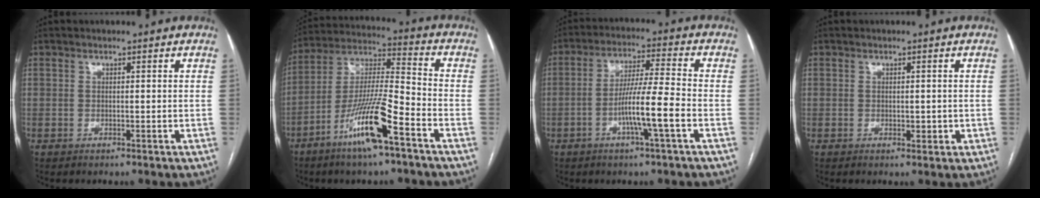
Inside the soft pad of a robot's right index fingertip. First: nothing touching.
{"total": 14.2, "force": [-7.6, 1.1, 11.9], "torque": [-0.236, -0.011, -0.142]}
{"total": 9.0, "force": [-3.0, -0.5, 8.4], "torque": [-0.155, 0.001, -0.057]}
{"total": 1.7, "force": [-0.1, 1.1, 1.3], "torque": [-0.015, 0.001, 0.002]}